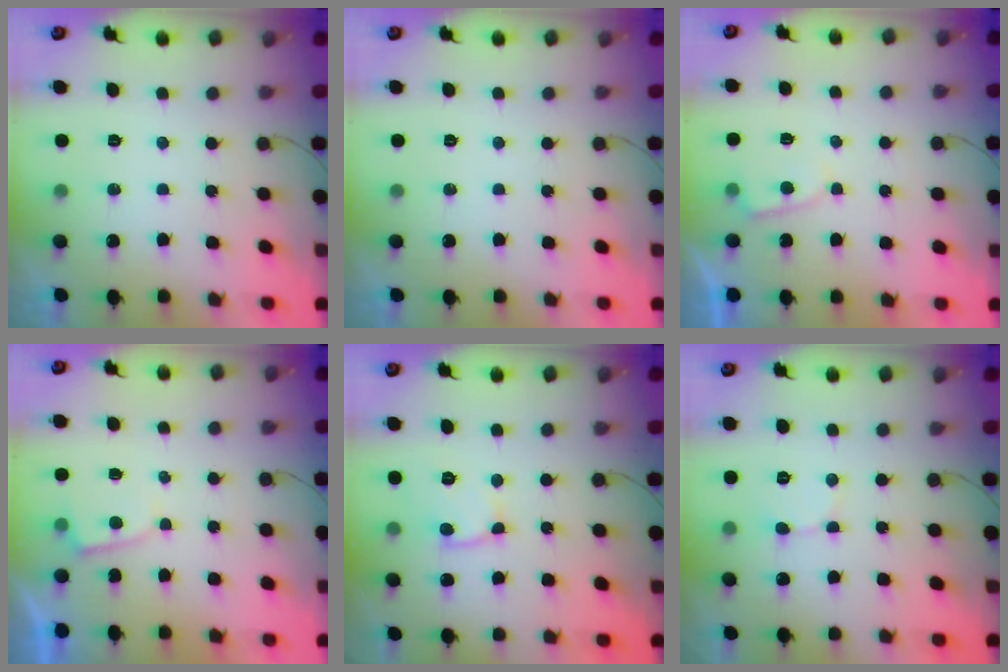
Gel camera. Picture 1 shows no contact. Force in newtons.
{"total": 0.0}
{"total": 2.1, "press": 2.1, "slide": 0.3}
{"total": 2.3, "press": 2.2, "slide": 0.3}
{"total": 8.5, "press": 8.4, "slide": 1.1}
{"total": 1.6, "press": 1.6, "slide": 0.1}